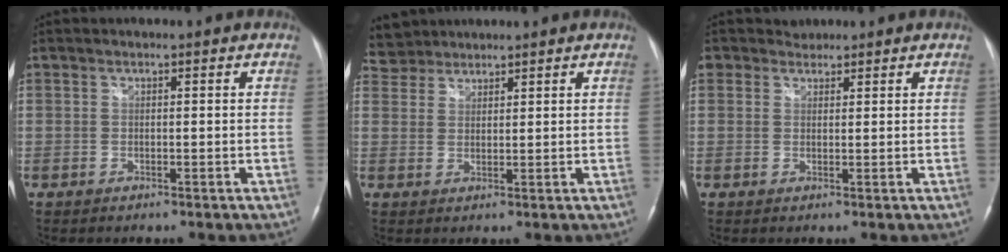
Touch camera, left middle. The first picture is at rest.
{"total": 4.0, "force": [3.7, 1.2, -0.8], "torque": [0.012, 0.007, 0.073]}
{"total": 2.1, "force": [1.6, 1.4, -0.4], "torque": [0.010, 0.006, 0.022]}